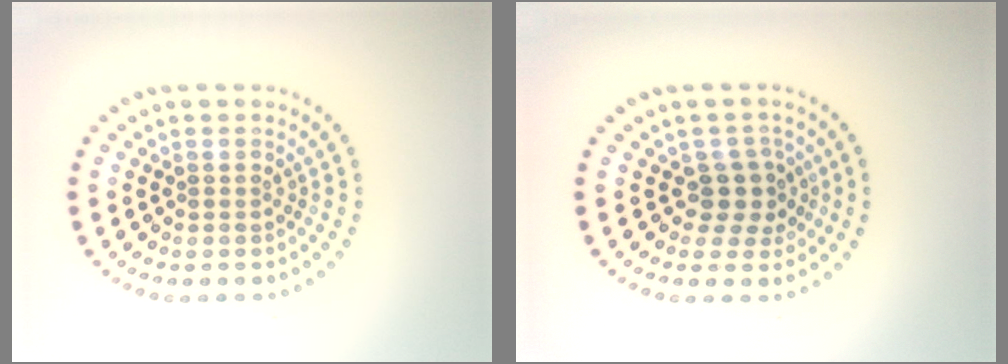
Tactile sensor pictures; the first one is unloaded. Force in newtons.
{"total": 2.6, "press": 2.0, "slide": 1.7}